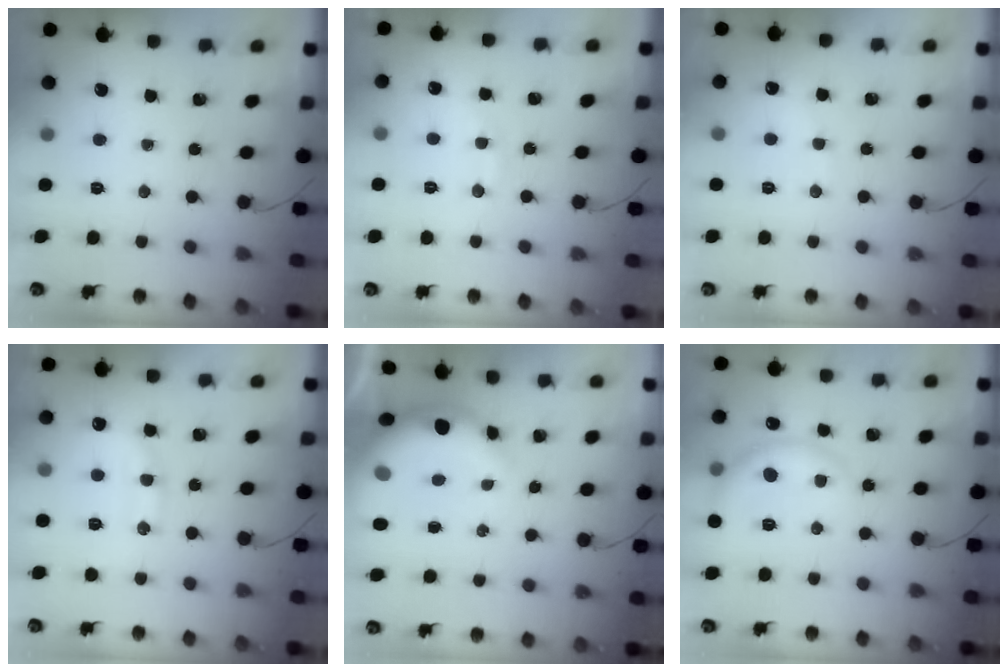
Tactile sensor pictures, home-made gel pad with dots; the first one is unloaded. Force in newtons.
{"total": 6.5, "press": 6.4, "slide": 1.1}
{"total": 6.0, "press": 5.9, "slide": 1.1}
{"total": 13.5, "press": 13.5, "slide": 0.9}
{"total": 9.5, "press": 9.3, "slide": 1.8}
{"total": 7.2, "press": 7.2, "slide": 0.3}